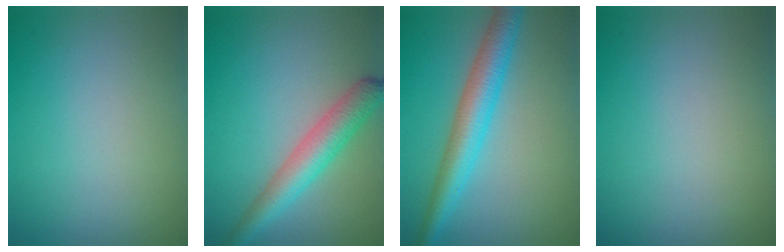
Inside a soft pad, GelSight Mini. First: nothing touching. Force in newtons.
{"total": 4.5, "press": 4.5, "slide": 0.2}
{"total": 5.2, "press": 5.2, "slide": 0.1}
{"total": 0.0}